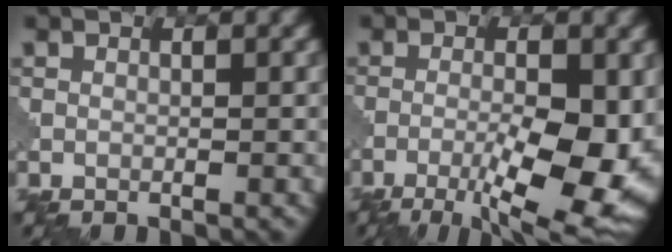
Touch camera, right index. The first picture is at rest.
{"total": 10.9, "force": [-3.9, 3.5, 9.5], "torque": [-0.156, -0.015, -0.053]}